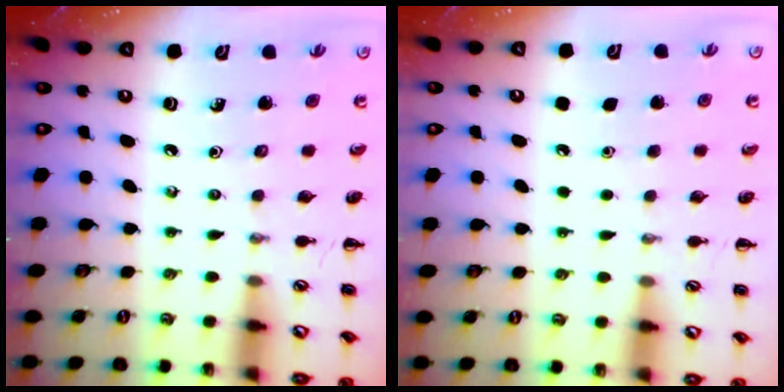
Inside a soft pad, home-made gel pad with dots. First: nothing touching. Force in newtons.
{"total": 1.7, "press": 1.7, "slide": 0.1}